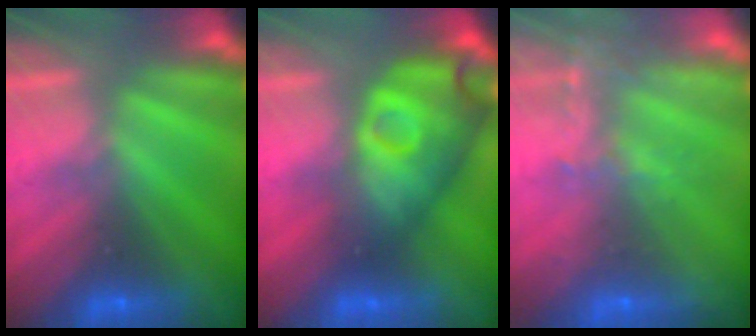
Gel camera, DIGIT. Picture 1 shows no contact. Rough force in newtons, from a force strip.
{"total": 4.6}
{"total": 10.8}